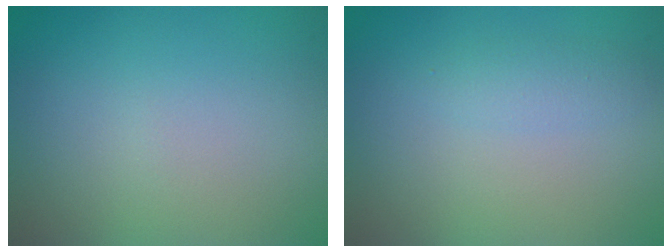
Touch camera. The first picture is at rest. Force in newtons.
{"total": 1.4, "press": 1.4, "slide": 0.1}